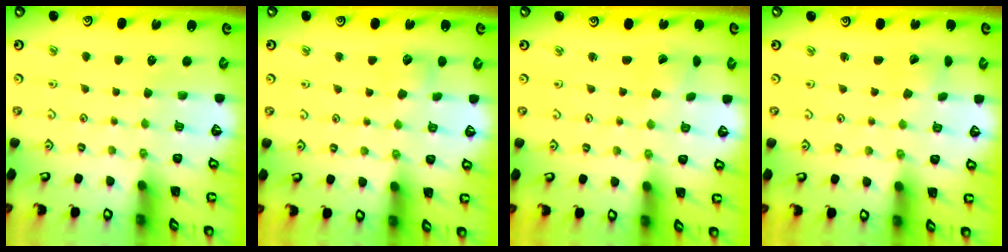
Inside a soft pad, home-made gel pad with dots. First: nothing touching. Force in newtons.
{"total": 7.5, "press": 7.5, "slide": 0.7}
{"total": 1.0, "press": 1.0, "slide": 0.1}
{"total": 2.6, "press": 2.6, "slide": 0.1}